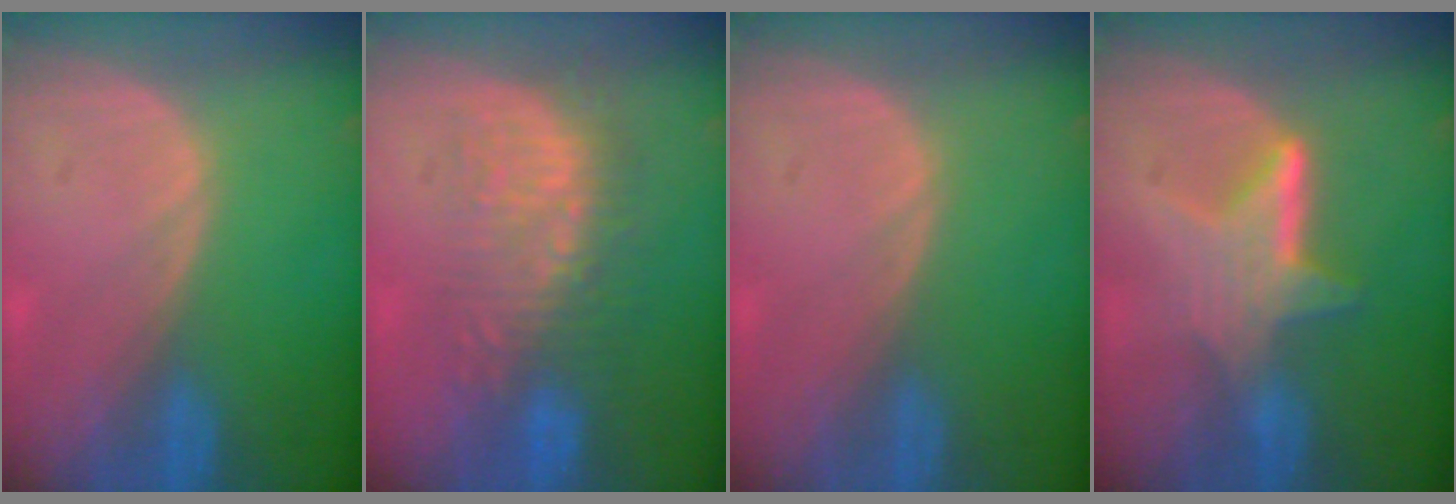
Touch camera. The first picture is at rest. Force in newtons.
{"total": 8.8, "press": 8.4, "slide": 2.4}
{"total": 0.0}
{"total": 6.5, "press": 5.9, "slide": 2.8}